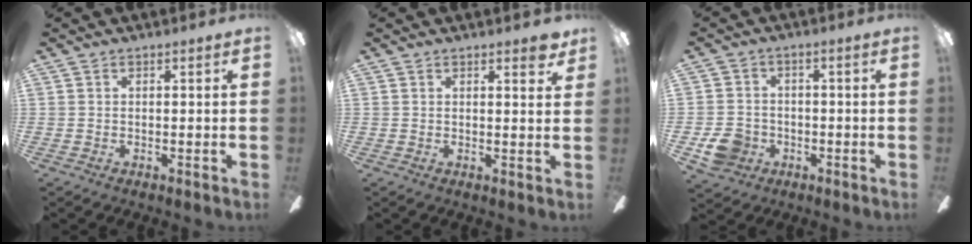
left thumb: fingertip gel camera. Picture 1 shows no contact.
{"total": 2.6, "force": [1.9, 0.7, 1.6], "torque": [-0.011, -0.006, 0.027]}
{"total": 6.6, "force": [-2.5, 5.7, 2.0], "torque": [-0.047, 0.018, -0.045]}